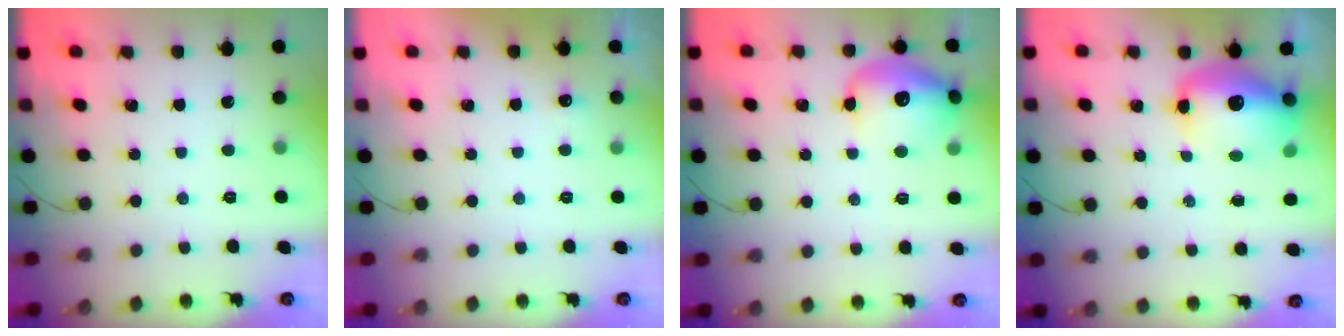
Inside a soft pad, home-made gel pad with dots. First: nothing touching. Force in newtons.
{"total": 6.4, "press": 2.5, "slide": 5.9}
{"total": 14.7, "press": 14.5, "slide": 2.4}
{"total": 13.0, "press": 12.6, "slide": 3.1}